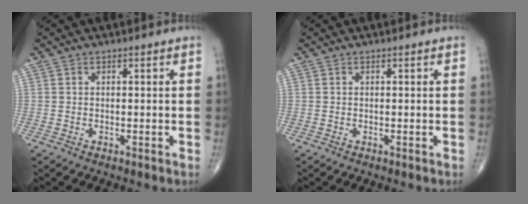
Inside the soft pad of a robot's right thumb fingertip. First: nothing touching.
{"total": 0.0}